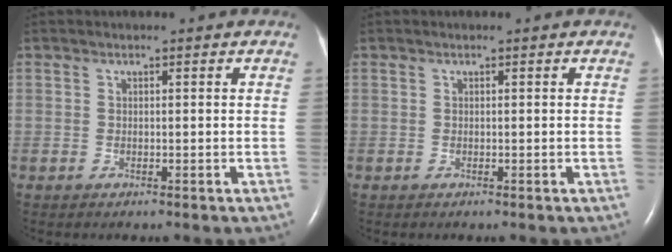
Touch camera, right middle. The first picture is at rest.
{"total": 0.0}